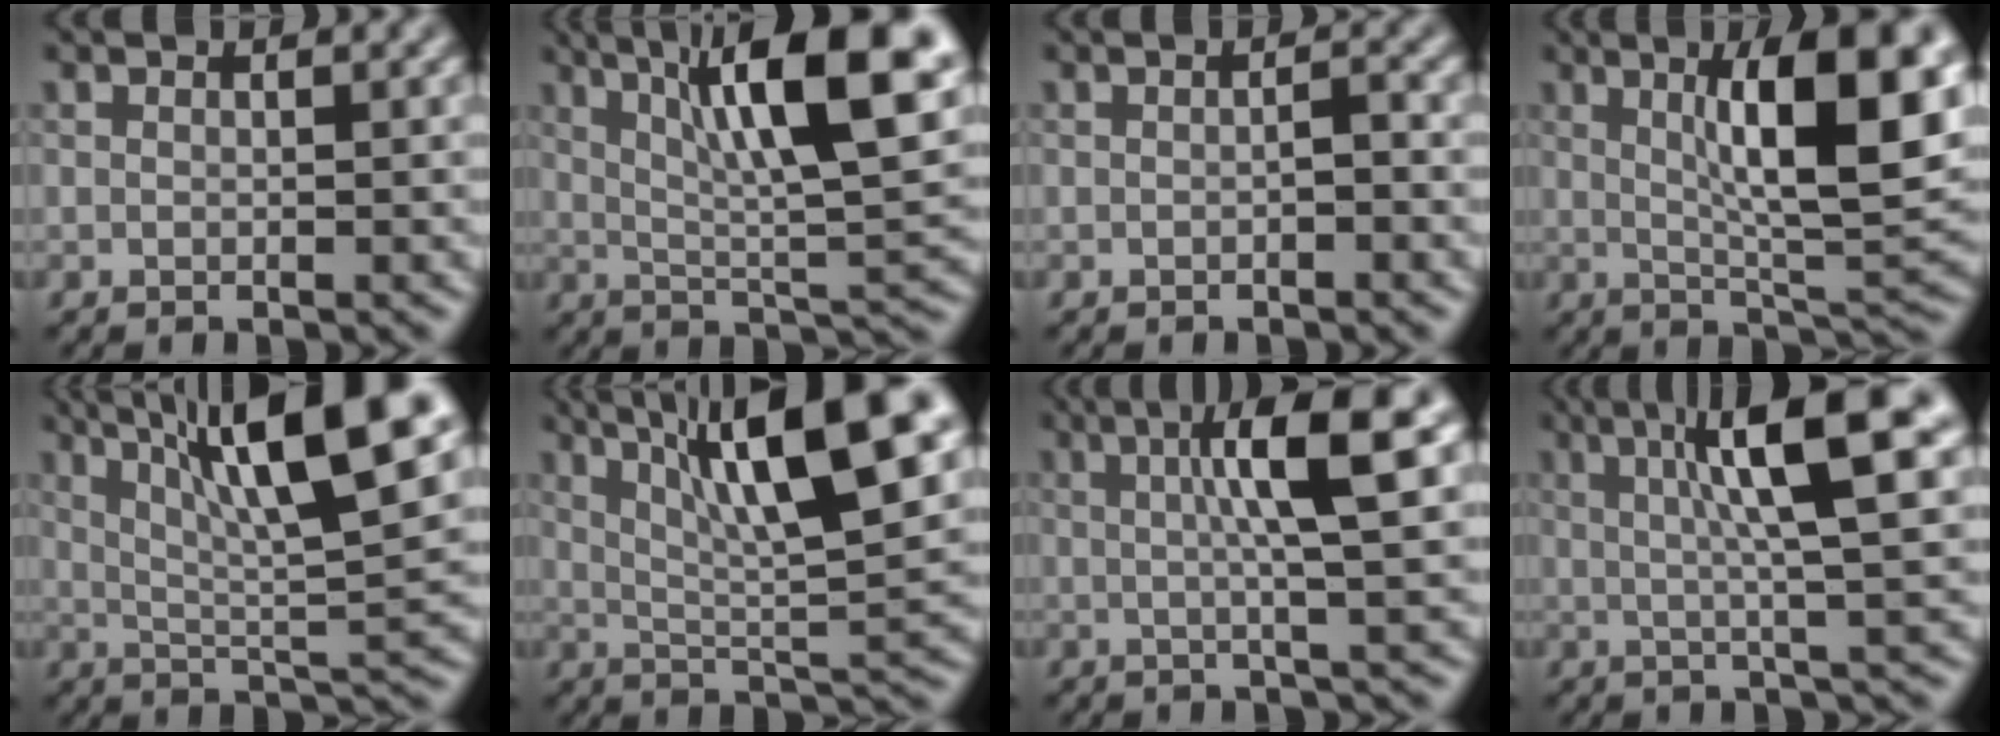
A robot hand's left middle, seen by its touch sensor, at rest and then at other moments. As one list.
[{"total": 13.4, "force": [5.3, 3.1, 11.9], "torque": [-0.177, 0.015, 0.086]}, {"total": 0.8, "force": [-0.3, 0.2, 0.7], "torque": [-0.012, 0.003, -0.005]}, {"total": 11.2, "force": [2.8, 2.8, 10.5], "torque": [-0.143, 0.004, 0.046]}, {"total": 12.2, "force": [5.6, 2.3, 10.6], "torque": [-0.165, 0.015, 0.094]}, {"total": 12.6, "force": [5.5, 2.6, 11.0], "torque": [-0.173, 0.014, 0.094]}, {"total": 7.3, "force": [1.8, 1.1, 7.0], "torque": [-0.098, 0.015, 0.024]}, {"total": 9.7, "force": [2.9, 1.7, 9.1], "torque": [-0.118, 0.016, 0.037]}]